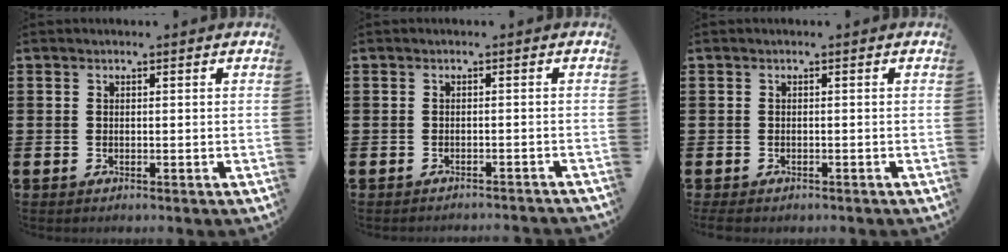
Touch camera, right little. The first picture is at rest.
{"total": 0.9, "force": [-0.9, -0.2, 0.0], "torque": [0.000, 0.001, -0.019]}
{"total": 0.6, "force": [-0.5, 0.2, 0.3], "torque": [-0.006, 0.000, -0.010]}